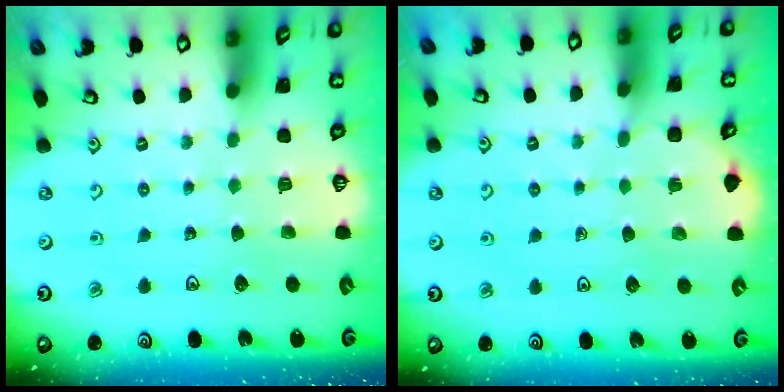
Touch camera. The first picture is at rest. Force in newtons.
{"total": 3.6, "press": 3.6, "slide": 0.4}